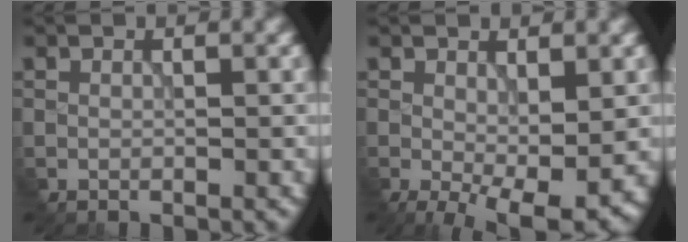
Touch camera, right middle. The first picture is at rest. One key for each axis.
{"total": 5.3, "fx": -1.0, "fy": 2.0, "fz": 4.8, "tx": -0.080, "ty": -0.019, "tz": -0.007}